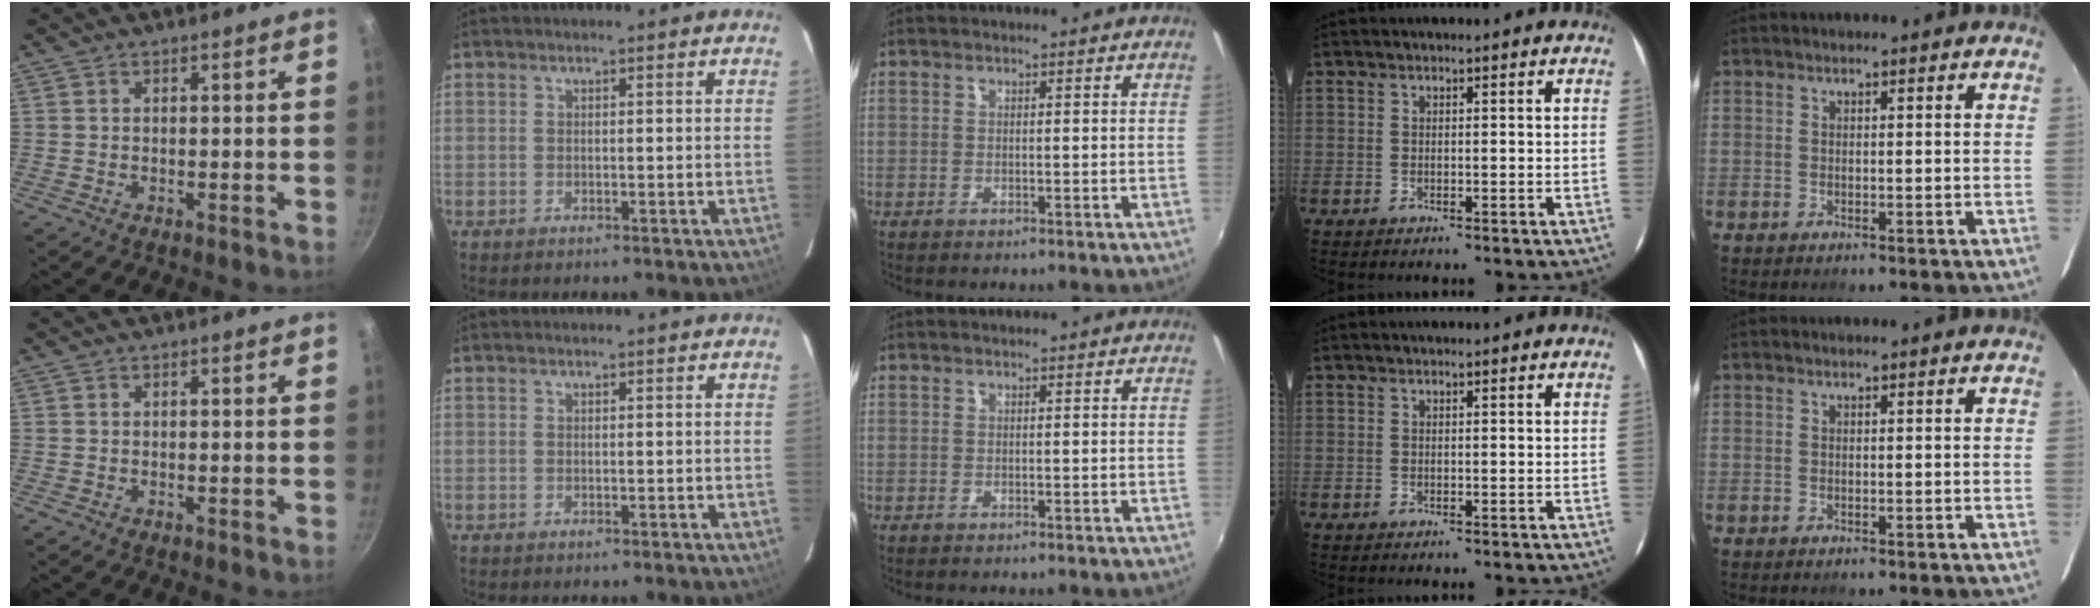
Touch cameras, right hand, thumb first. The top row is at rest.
{}